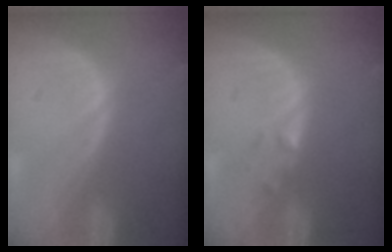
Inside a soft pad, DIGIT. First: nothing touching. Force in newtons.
{"total": 1.3, "press": 1.0, "slide": 0.8}